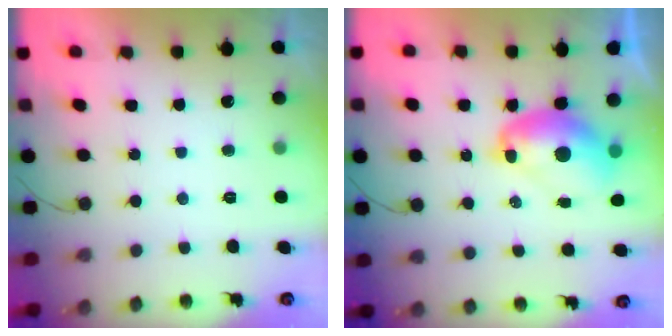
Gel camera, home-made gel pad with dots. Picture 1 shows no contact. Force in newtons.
{"total": 10.5, "press": 10.4, "slide": 1.1}